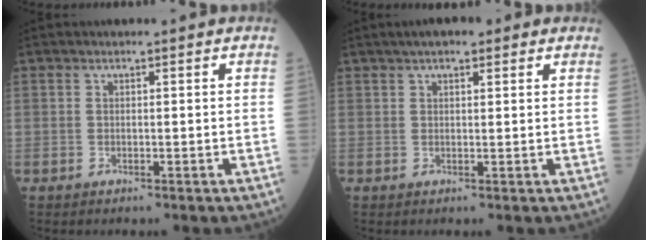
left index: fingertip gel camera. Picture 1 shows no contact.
{"total": 5.2, "force": [3.7, 1.7, 3.2], "torque": [-0.045, 0.030, 0.055]}